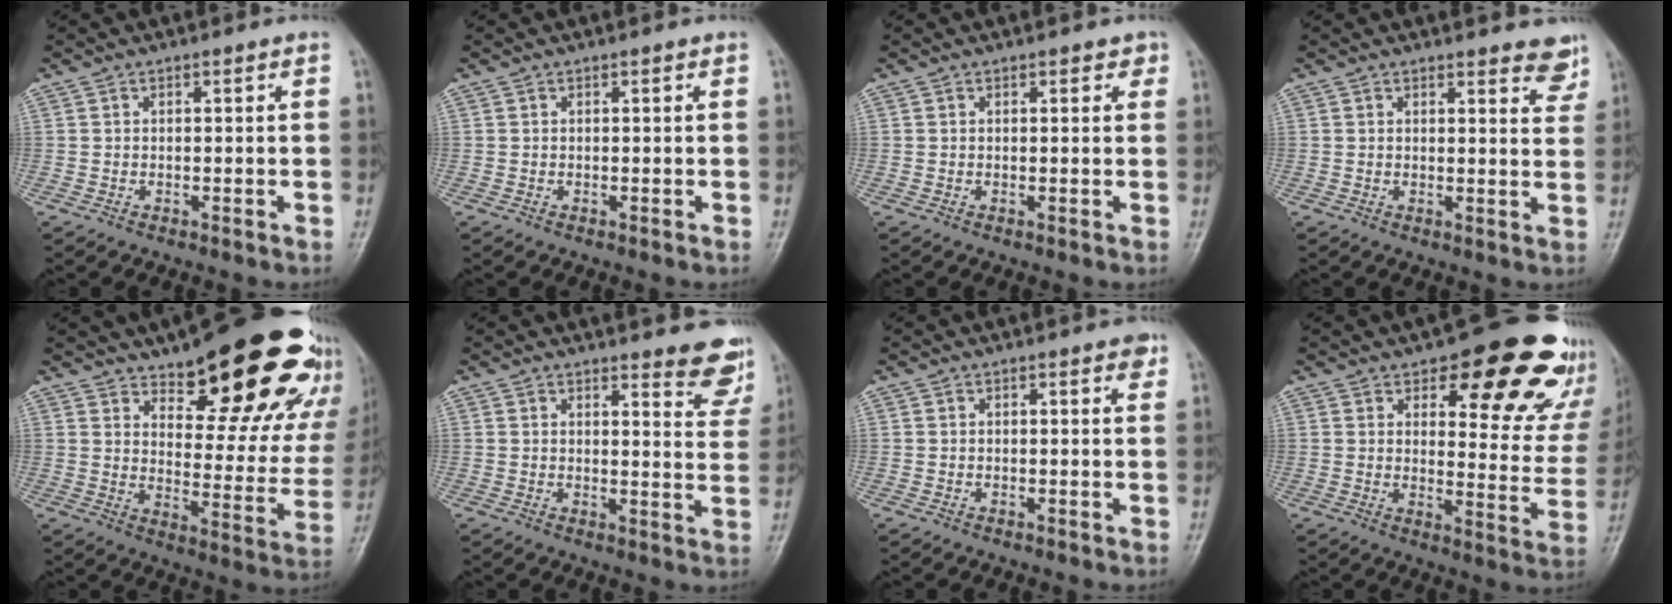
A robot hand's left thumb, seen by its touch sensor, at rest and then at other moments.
{"total": 0.0}
{"total": 1.7, "force": [1.0, 1.0, 1.0], "torque": [0.002, -0.001, 0.007]}
{"total": 5.9, "force": [5.1, 1.8, 2.4], "torque": [0.001, -0.029, 0.046]}
{"total": 25.0, "force": [17.4, 9.2, 15.4], "torque": [-0.154, -0.102, 0.228]}
{"total": 8.4, "force": [7.5, 2.1, 3.1], "torque": [-0.004, -0.054, 0.069]}
{"total": 1.4, "force": [0.8, 0.7, 0.8], "torque": [0.001, -0.002, 0.004]}
{"total": 17.5, "force": [12.7, 7.6, 9.2], "torque": [-0.045, -0.086, 0.138]}